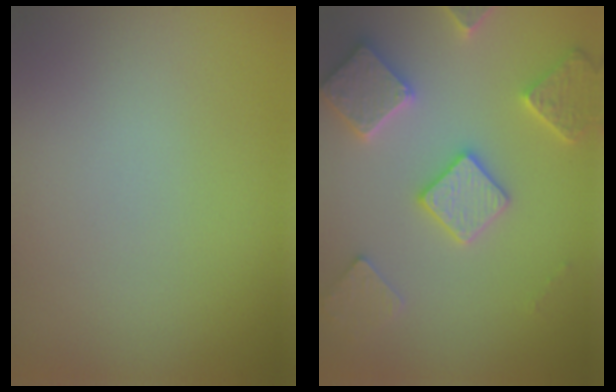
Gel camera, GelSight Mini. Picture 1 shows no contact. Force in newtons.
{"total": 5.6, "press": 5.5, "slide": 1.1}